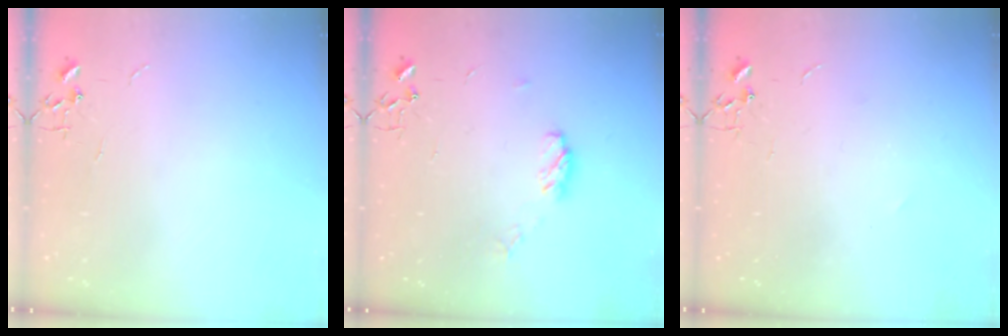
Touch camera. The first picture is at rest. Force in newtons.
{"total": 6.7, "press": 6.7, "slide": 0.4}
{"total": 3.4, "press": 3.1, "slide": 1.5}